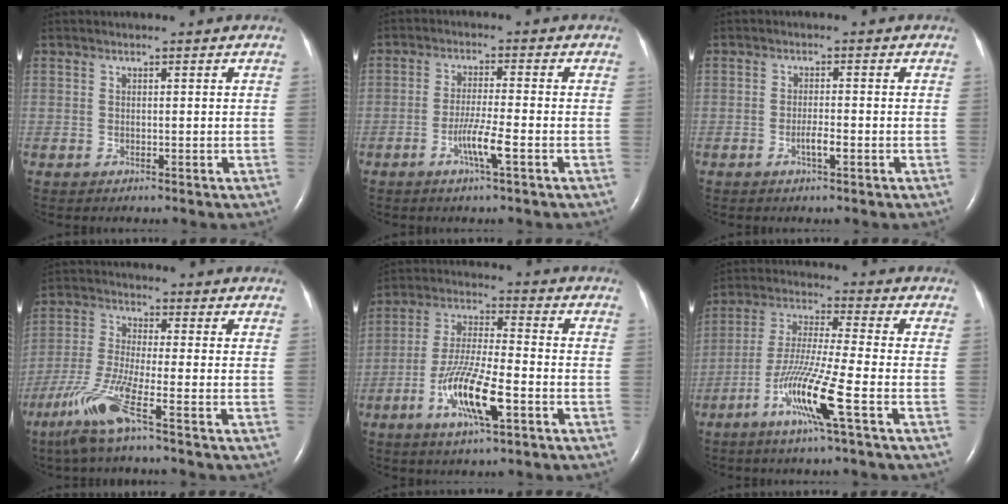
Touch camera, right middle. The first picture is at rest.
{"total": 4.7, "force": [-2.1, -0.4, 4.2], "torque": [-0.083, -0.007, -0.041]}
{"total": 2.1, "force": [-0.9, 0.1, 1.8], "torque": [-0.035, 0.001, -0.017]}
{"total": 8.6, "force": [-5.1, -0.6, 6.9], "torque": [-0.154, -0.023, -0.107]}
{"total": 11.4, "force": [-4.7, 1.8, 10.2], "torque": [-0.204, -0.008, -0.085]}
{"total": 11.2, "force": [-4.9, -1.1, 10.0], "torque": [-0.199, -0.013, -0.099]}